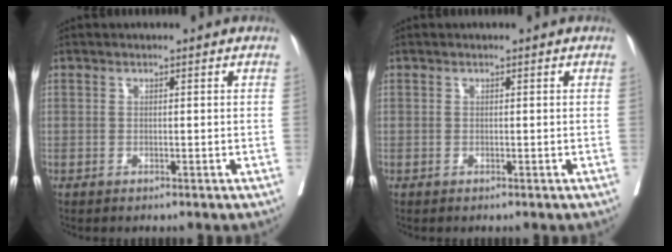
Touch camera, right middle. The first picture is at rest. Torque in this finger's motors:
{"motor_torque": [0.00, 0.00, 0.00, 0.00]}